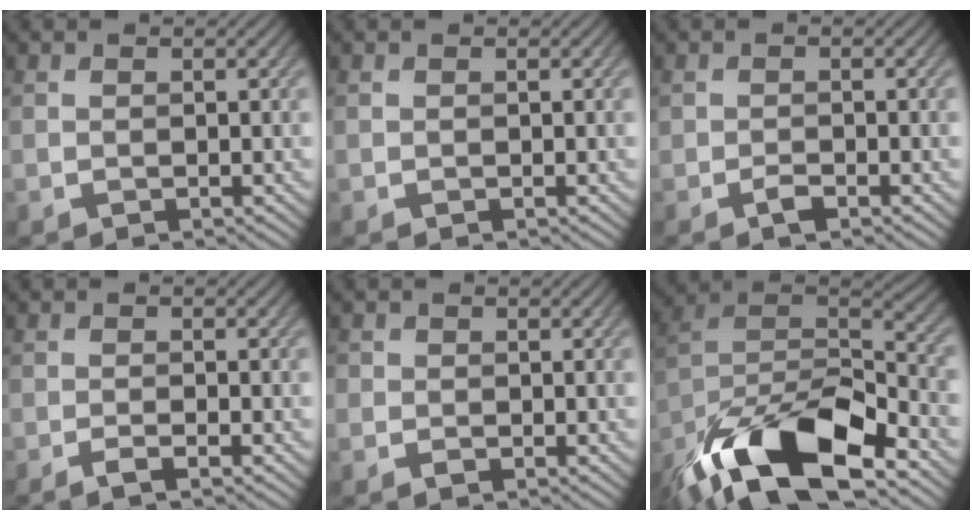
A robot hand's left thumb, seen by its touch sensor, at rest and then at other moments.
{"total": 0.0}
{"total": 0.8, "force": [-0.6, 0.4, 0.4], "torque": [-0.005, 0.003, -0.012]}
{"total": 1.9, "force": [-1.4, 0.1, 1.4], "torque": [-0.024, 0.004, -0.032]}
{"total": 1.2, "force": [-0.5, 1.0, 0.3], "torque": [-0.002, -0.003, -0.014]}
{"total": 18.6, "force": [-11.9, 7.5, 12.2], "torque": [-0.256, -0.026, -0.204]}